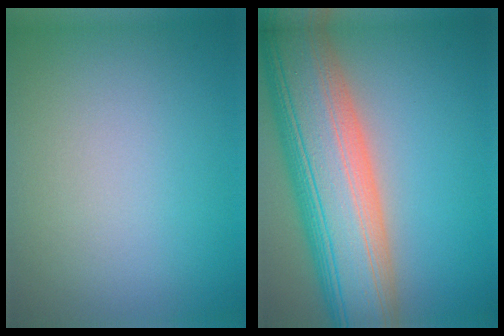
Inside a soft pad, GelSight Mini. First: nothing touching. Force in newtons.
{"total": 13.7, "press": 13.7, "slide": 0.7}